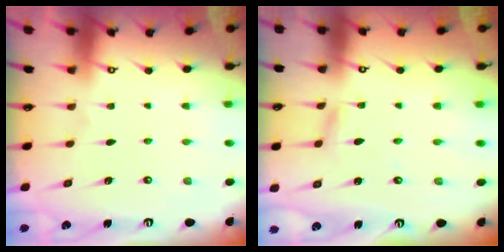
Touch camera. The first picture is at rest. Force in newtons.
{"total": 1.6, "press": 1.5, "slide": 0.1}